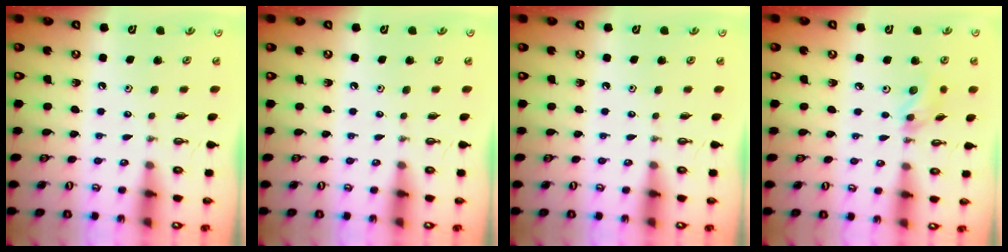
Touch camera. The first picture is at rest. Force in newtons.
{"total": 0.0}
{"total": 0.0}
{"total": 8.1, "press": 8.0, "slide": 0.9}